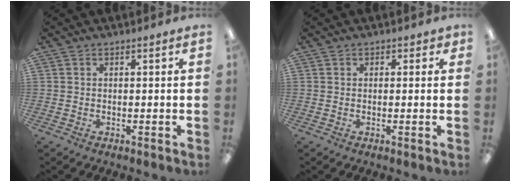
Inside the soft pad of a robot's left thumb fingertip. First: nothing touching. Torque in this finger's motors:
{"motor_torque": [-0.10, 0.06, -0.23, 0.43, 0.04]}